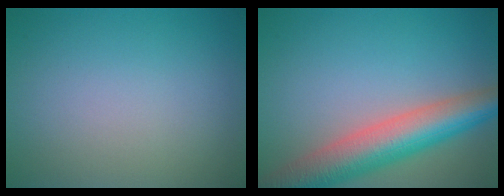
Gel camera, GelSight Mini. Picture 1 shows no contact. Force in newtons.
{"total": 8.1, "press": 8.1, "slide": 0.6}